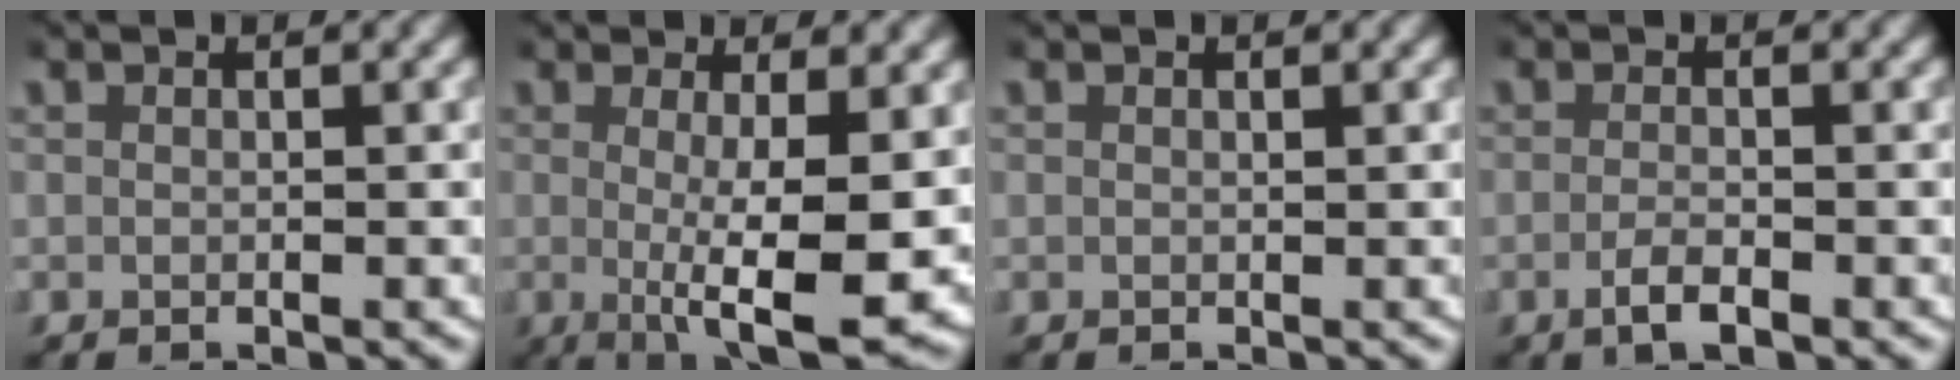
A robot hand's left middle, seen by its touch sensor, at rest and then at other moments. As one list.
[{"total": 7.3, "force": [-0.7, 1.9, 7.0], "torque": [-0.104, -0.025, 0.004]}, {"total": 0.0}, {"total": 1.9, "force": [-1.0, 0.6, 1.5], "torque": [-0.032, -0.009, -0.016]}]